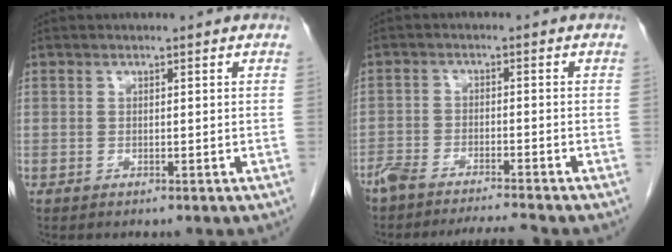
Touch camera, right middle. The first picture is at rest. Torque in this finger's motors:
{"motor_torque": [1.12, -1.02, 0.17, 0.06]}